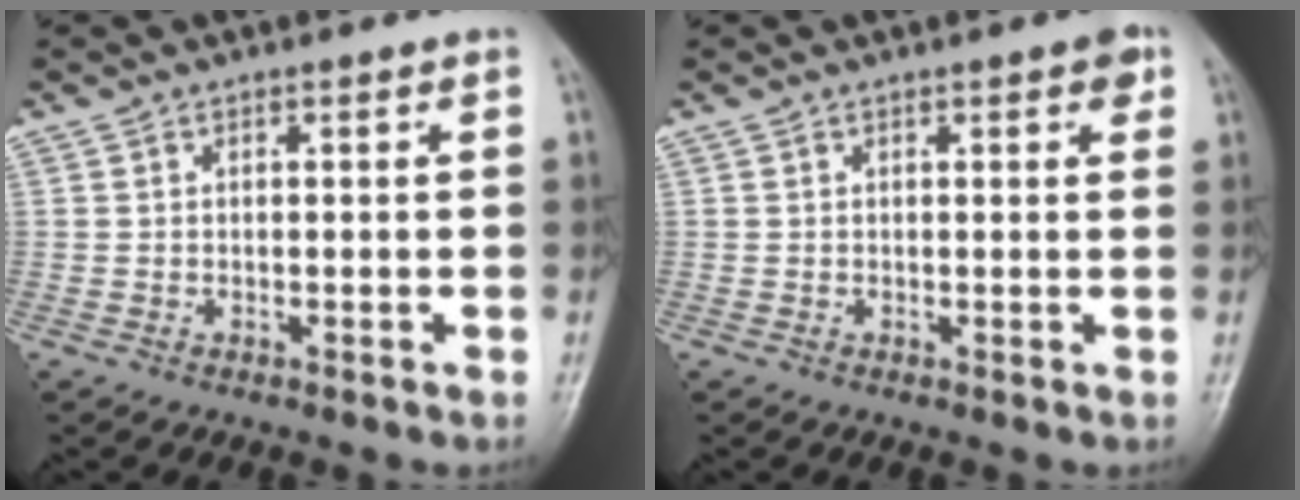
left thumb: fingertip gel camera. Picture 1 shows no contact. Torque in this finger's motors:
{"motor_torque": [0.46, 0.35, 0.22, -0.34, 0.01]}